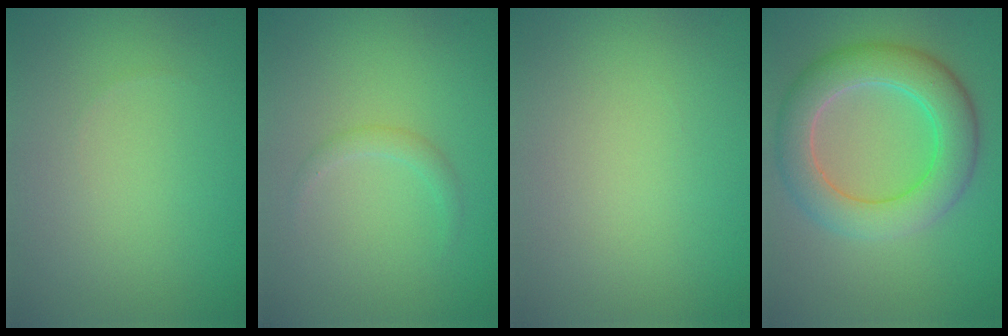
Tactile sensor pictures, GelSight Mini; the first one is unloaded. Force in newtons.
{"total": 1.1, "press": 1.1, "slide": 0.0}
{"total": 0.0}
{"total": 6.6, "press": 6.6, "slide": 0.5}